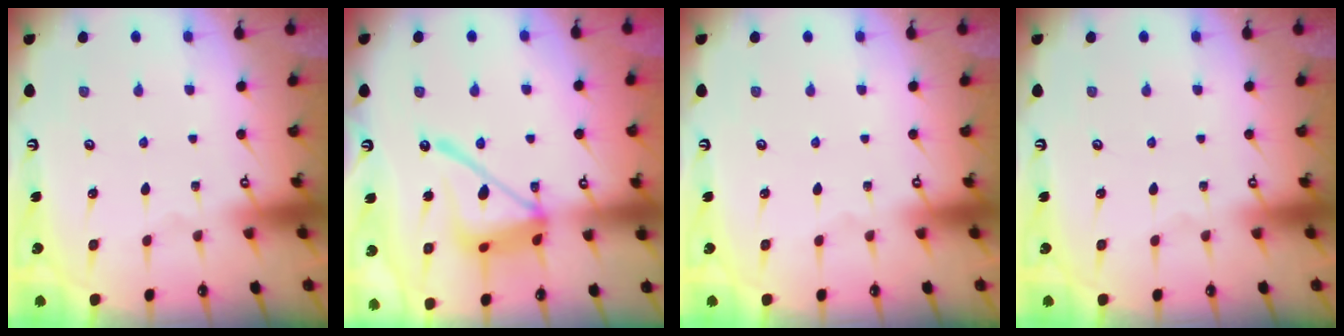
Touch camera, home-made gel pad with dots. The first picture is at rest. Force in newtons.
{"total": 17.0, "press": 17.0, "slide": 1.5}
{"total": 0.0}
{"total": 0.0}